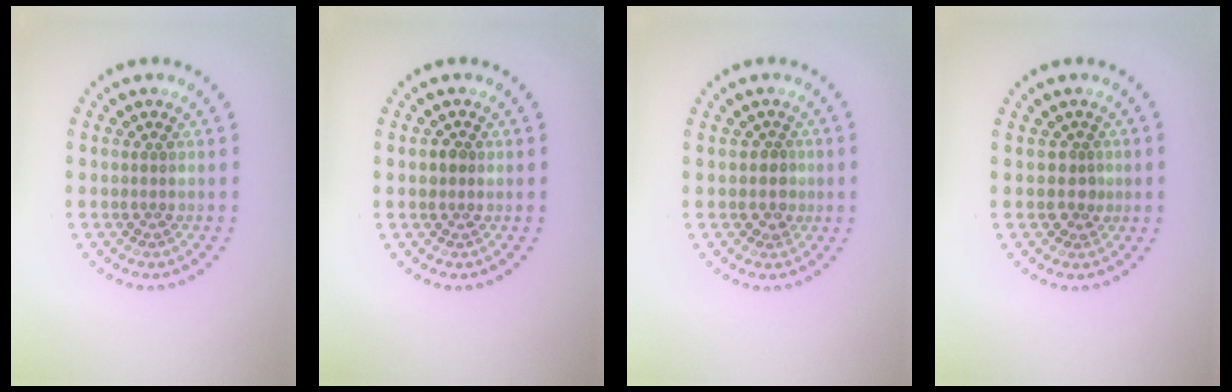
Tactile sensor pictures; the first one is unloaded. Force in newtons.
{"total": 1.2, "press": 1.1, "slide": 0.4}
{"total": 1.3, "press": 0.9, "slide": 0.9}
{"total": 1.6, "press": 1.2, "slide": 1.0}